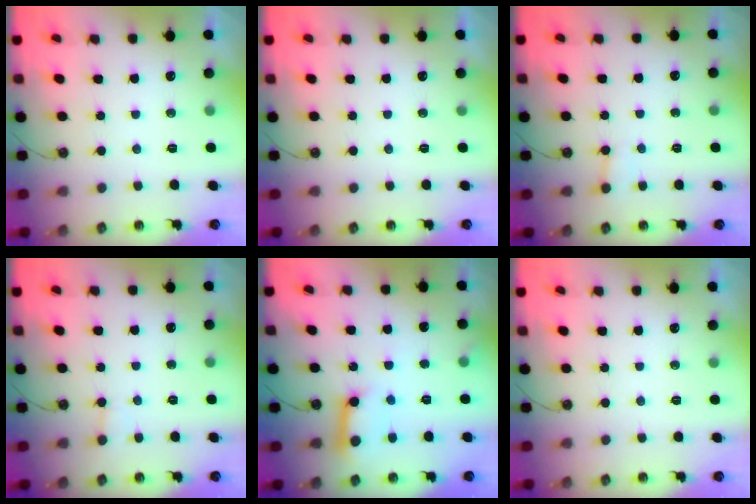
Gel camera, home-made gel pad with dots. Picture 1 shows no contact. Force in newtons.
{"total": 0.0}
{"total": 3.3, "press": 3.3, "slide": 0.3}
{"total": 2.8, "press": 2.8, "slide": 0.2}
{"total": 12.3, "press": 12.3, "slide": 1.0}
{"total": 0.0}